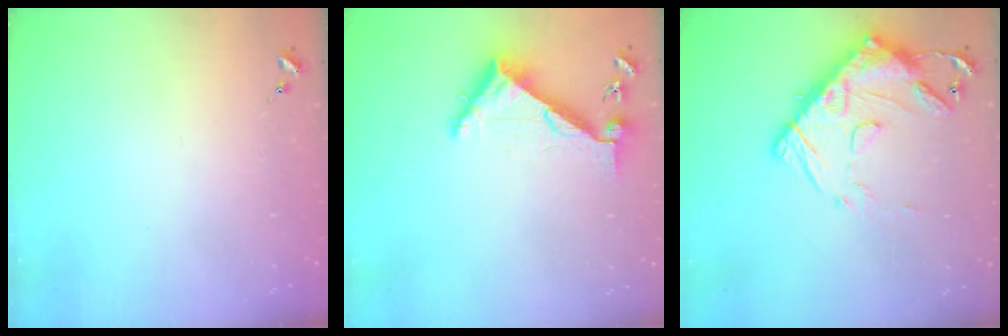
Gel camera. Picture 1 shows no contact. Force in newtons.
{"total": 6.2, "press": 6.2, "slide": 0.7}
{"total": 16.8, "press": 16.7, "slide": 1.2}